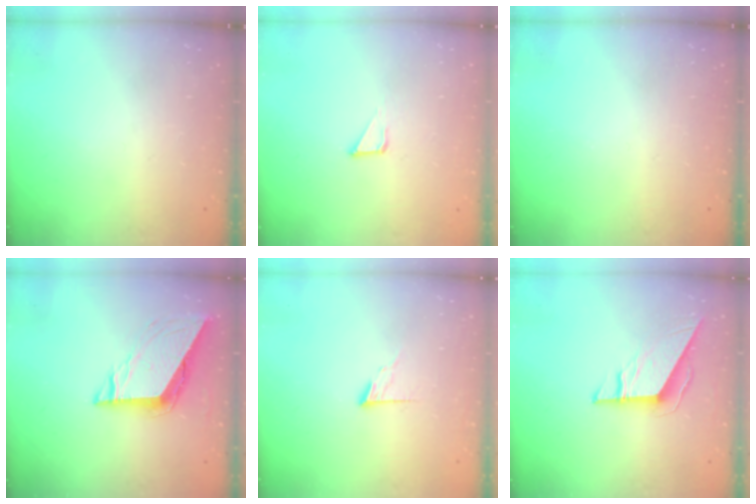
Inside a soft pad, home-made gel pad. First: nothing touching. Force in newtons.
{"total": 2.8, "press": 2.8, "slide": 0.1}
{"total": 0.0}
{"total": 8.1, "press": 8.1, "slide": 0.3}
{"total": 5.7, "press": 5.7, "slide": 0.6}
{"total": 9.2, "press": 9.2, "slide": 0.4}